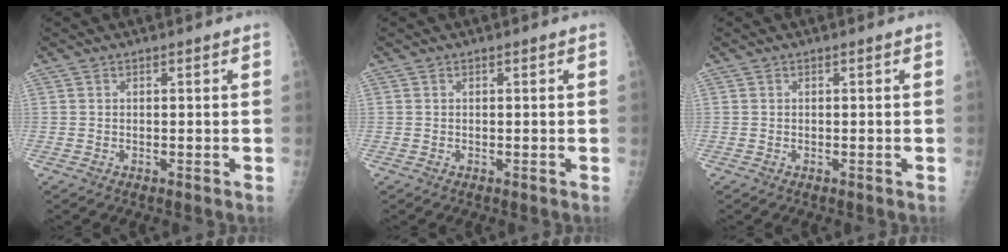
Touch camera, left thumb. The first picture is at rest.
{"total": 0.0}
{"total": 0.0}